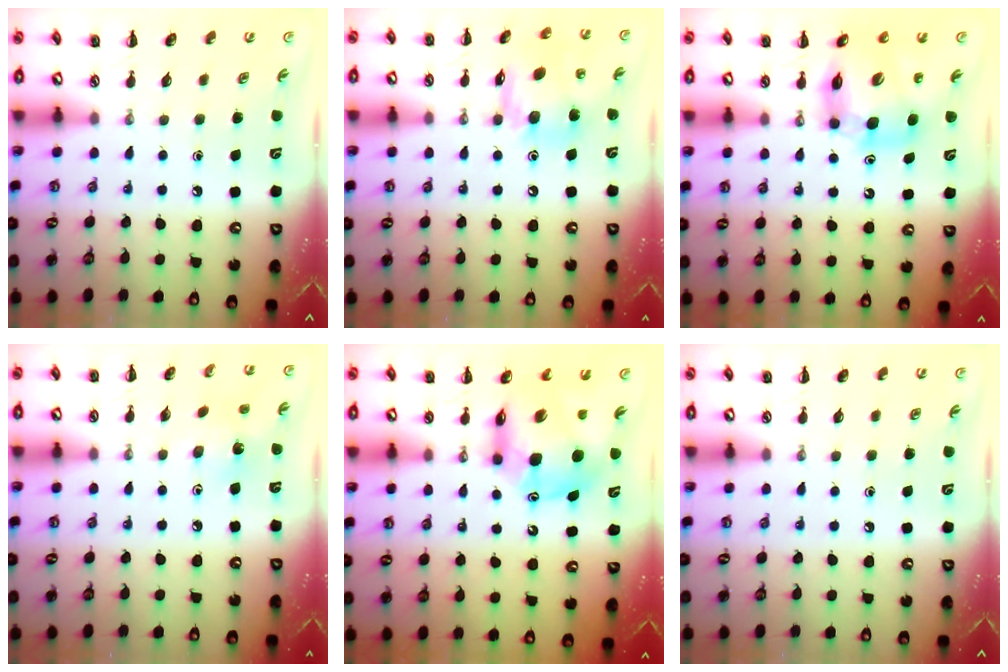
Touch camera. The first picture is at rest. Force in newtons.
{"total": 14.1, "press": 14.0, "slide": 1.8}
{"total": 11.3, "press": 10.8, "slide": 3.1}
{"total": 2.2, "press": 2.2, "slide": 0.4}
{"total": 12.7, "press": 12.2, "slide": 3.5}
{"total": 0.0}